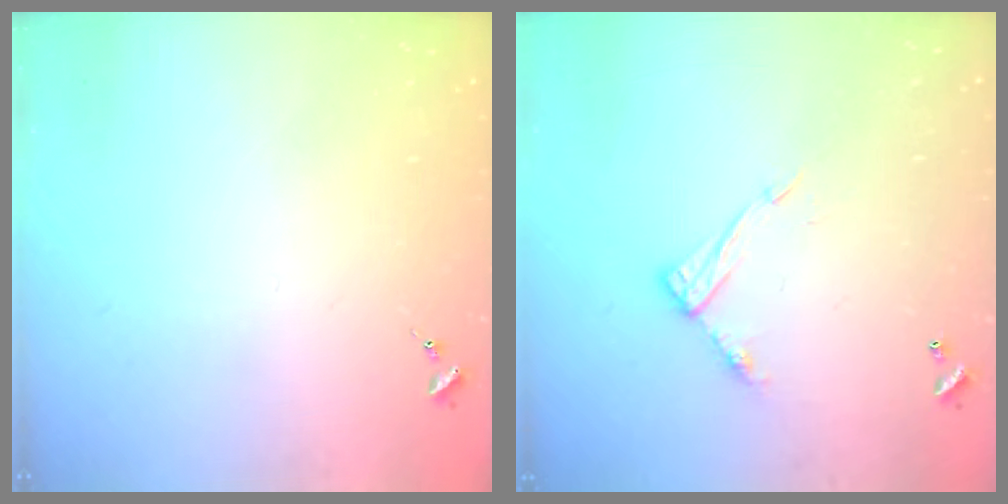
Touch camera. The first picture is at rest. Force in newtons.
{"total": 9.4, "press": 9.4, "slide": 0.5}